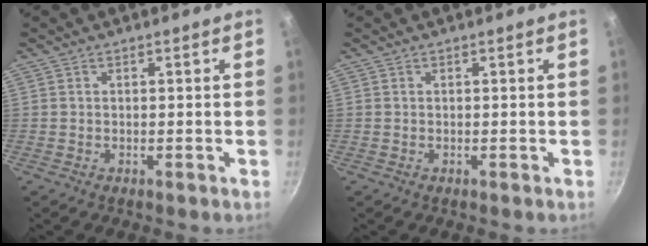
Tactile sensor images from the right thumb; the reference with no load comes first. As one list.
[{"total": 0.0}]